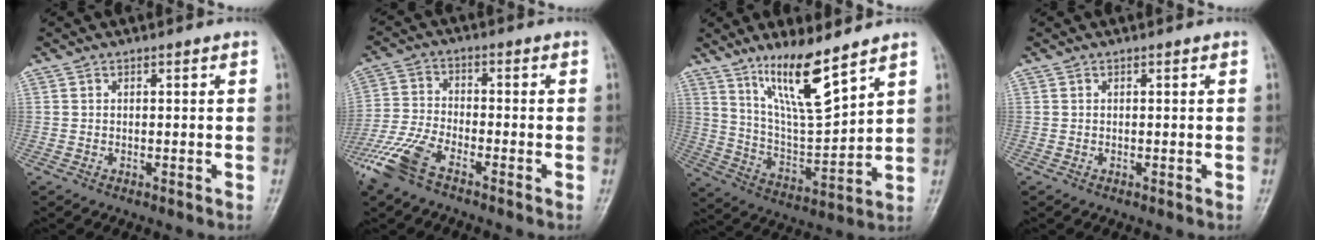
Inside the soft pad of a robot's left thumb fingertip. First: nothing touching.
{"total": 9.1, "force": [-6.2, 3.8, 5.6], "torque": [-0.131, 0.012, -0.131]}
{"total": 13.1, "force": [9.0, 2.3, 9.3], "torque": [-0.154, -0.066, 0.179]}
{"total": 0.0}